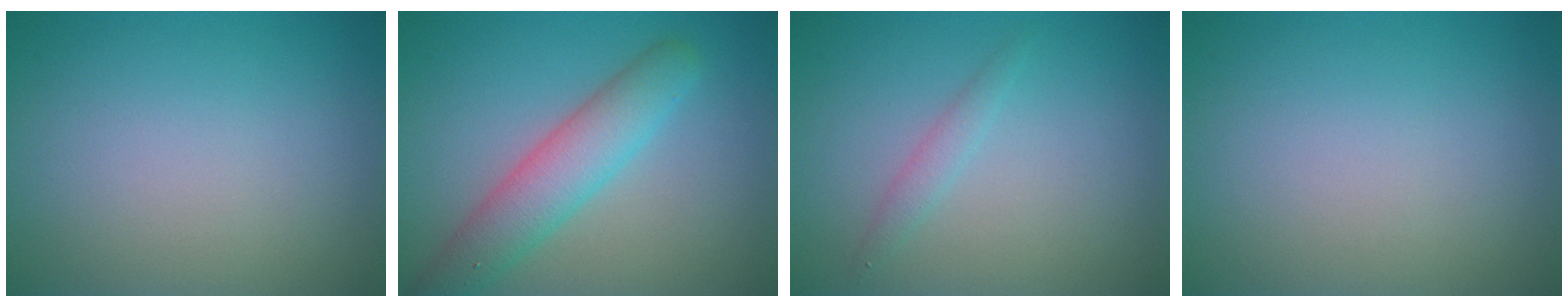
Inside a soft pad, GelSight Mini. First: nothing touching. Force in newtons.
{"total": 4.9, "press": 4.9, "slide": 0.1}
{"total": 1.5, "press": 1.5, "slide": 0.1}
{"total": 0.0}